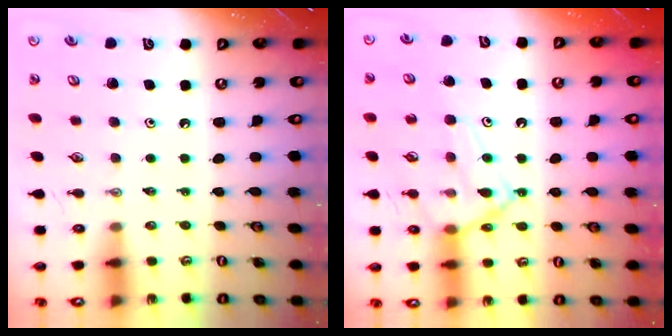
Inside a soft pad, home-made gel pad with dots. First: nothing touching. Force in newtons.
{"total": 14.8, "press": 14.8, "slide": 1.2}